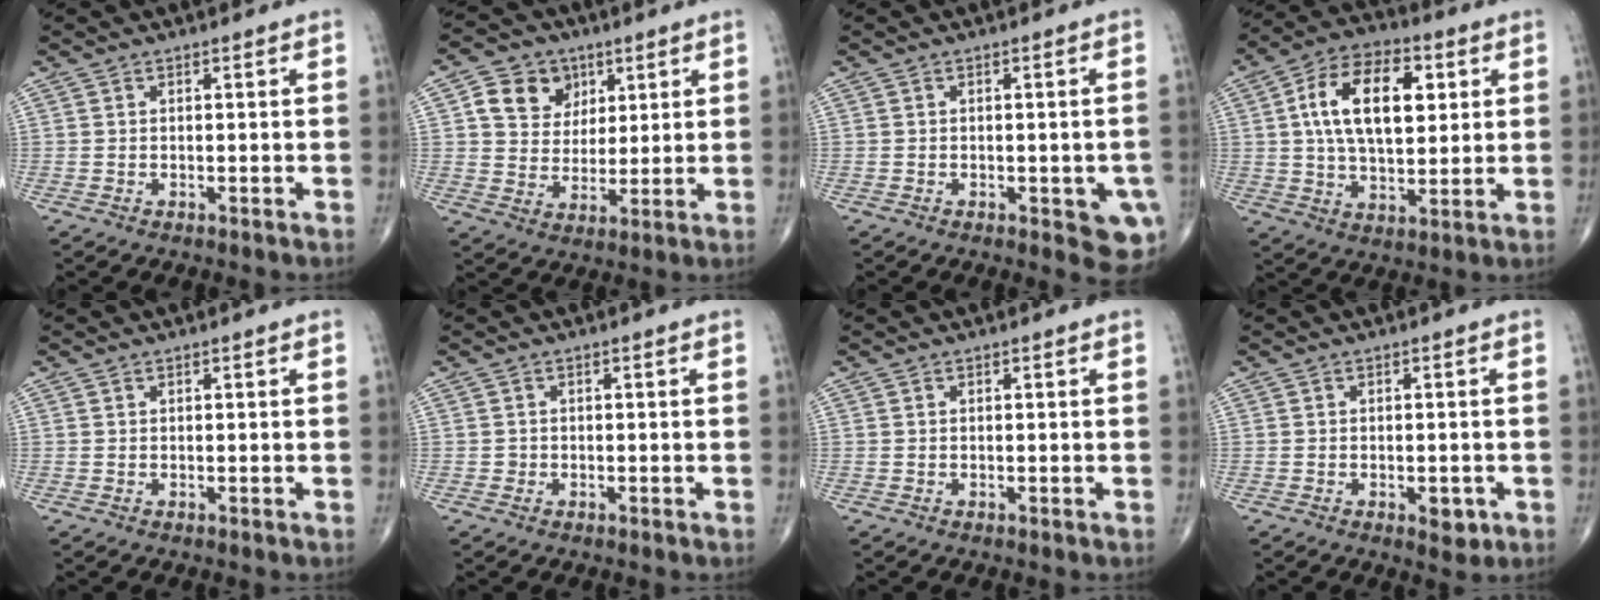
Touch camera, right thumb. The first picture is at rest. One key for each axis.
{"total": 8.0, "fx": 4.2, "fy": 5.0, "fz": 4.7, "tx": -0.067, "ty": -0.020, "tz": 0.084}
{"total": 7.0, "fx": -2.1, "fy": 2.8, "fz": 6.0, "tx": -0.047, "ty": -0.003, "tz": -0.021}
{"total": 17.3, "fx": 3.9, "fy": 9.5, "fz": 13.9, "tx": -0.221, "ty": 0.006, "tz": 0.065}
{"total": 0.0}
{"total": 0.6, "fx": -0.1, "fy": 0.6, "fz": 0.0, "tx": 0.002, "ty": 0.004, "tz": -0.003}
{"total": 0.0}
{"total": 3.2, "fx": -1.1, "fy": 1.7, "fz": 2.5, "tx": -0.020, "ty": 0.000, "tz": -0.009}